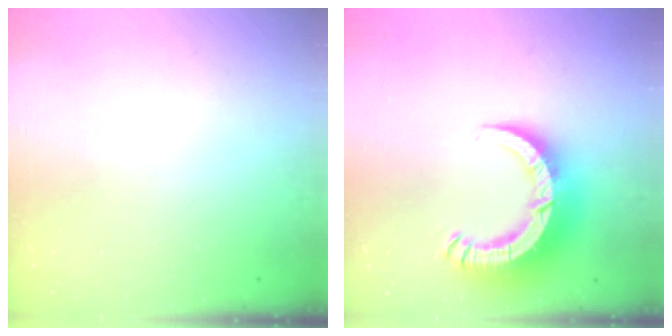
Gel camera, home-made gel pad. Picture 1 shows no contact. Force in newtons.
{"total": 13.1, "press": 13.0, "slide": 1.4}